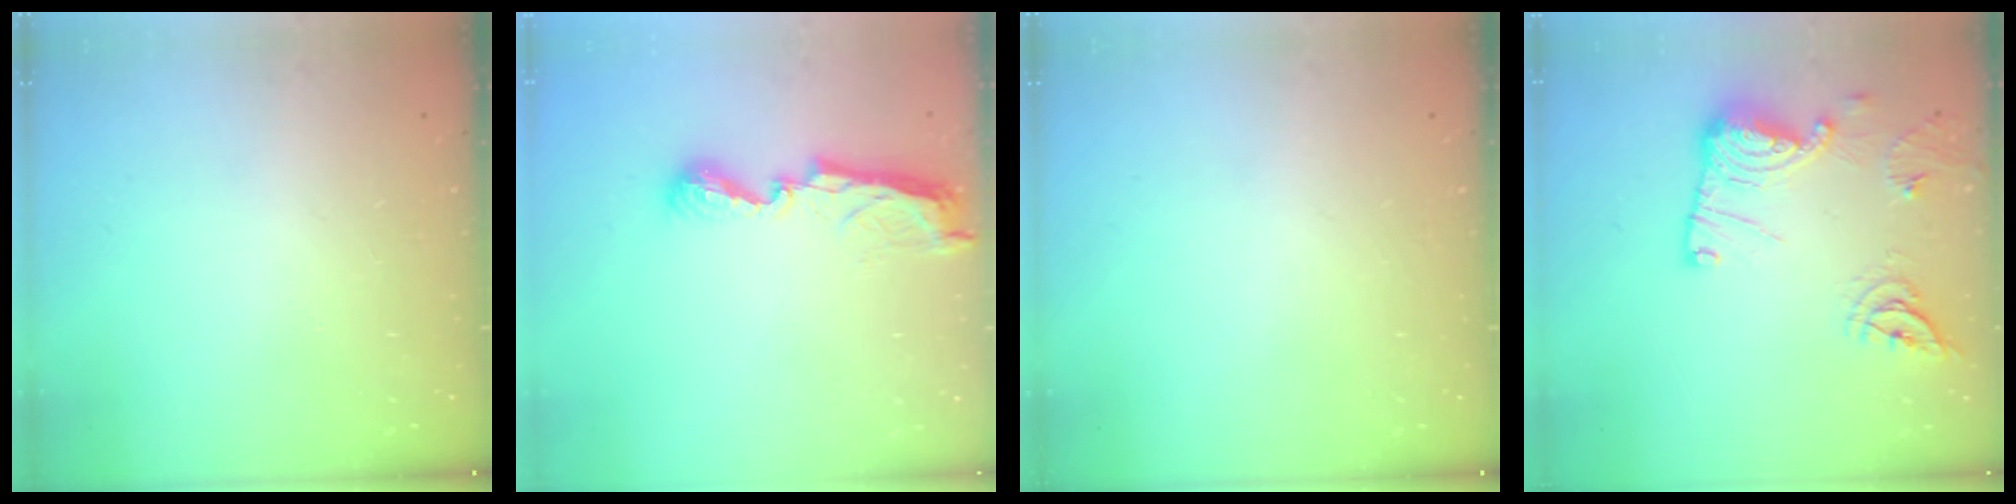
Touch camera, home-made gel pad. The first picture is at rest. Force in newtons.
{"total": 7.7, "press": 7.6, "slide": 0.7}
{"total": 0.0}
{"total": 17.4, "press": 17.4, "slide": 1.1}